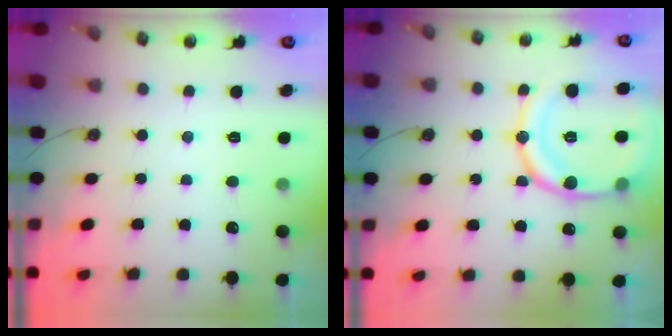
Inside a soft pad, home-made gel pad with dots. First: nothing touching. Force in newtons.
{"total": 17.8, "press": 17.8, "slide": 1.5}